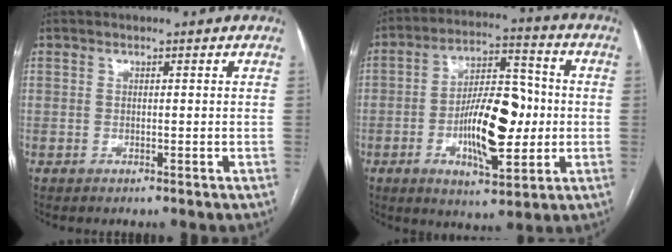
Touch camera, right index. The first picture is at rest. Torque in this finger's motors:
{"motor_torque": [1.73, 0.16, 0.32, 0.16]}